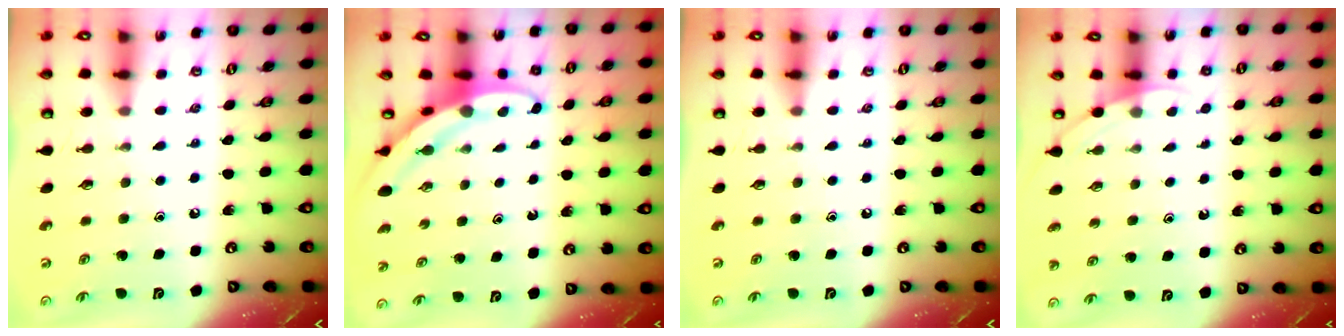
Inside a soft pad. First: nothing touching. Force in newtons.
{"total": 3.6, "press": 3.6, "slide": 0.4}
{"total": 0.0}
{"total": 2.5, "press": 2.5, "slide": 0.1}